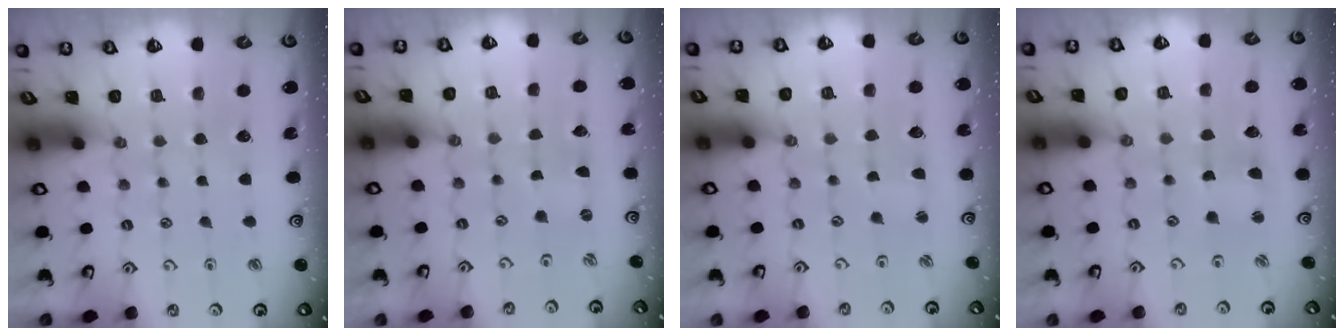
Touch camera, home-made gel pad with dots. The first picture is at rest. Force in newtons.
{"total": 0.0}
{"total": 1.9, "press": 1.8, "slide": 0.4}
{"total": 1.5, "press": 1.5, "slide": 0.3}